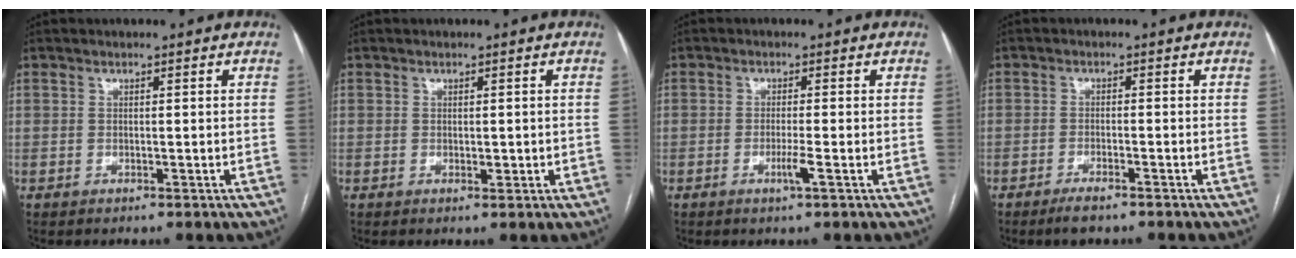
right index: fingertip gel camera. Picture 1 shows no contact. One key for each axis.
{"total": 1.3, "fx": -0.1, "fy": 0.8, "fz": 1.1, "tx": -0.013, "ty": -0.001, "tz": 0.001}
{"total": 2.2, "fx": -0.9, "fy": -0.2, "fz": 2.0, "tx": -0.039, "ty": -0.004, "tz": -0.017}
{"total": 3.1, "fx": -2.4, "fy": 0.5, "fz": 1.9, "tx": -0.037, "ty": -0.004, "tz": -0.042}